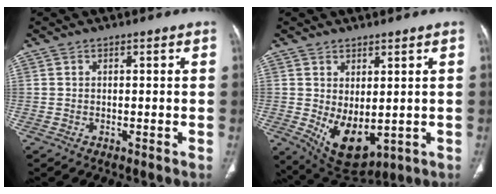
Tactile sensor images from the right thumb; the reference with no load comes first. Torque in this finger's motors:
{"motor_torque": [-0.30, 0.50, 0.38, 0.38, 0.19]}